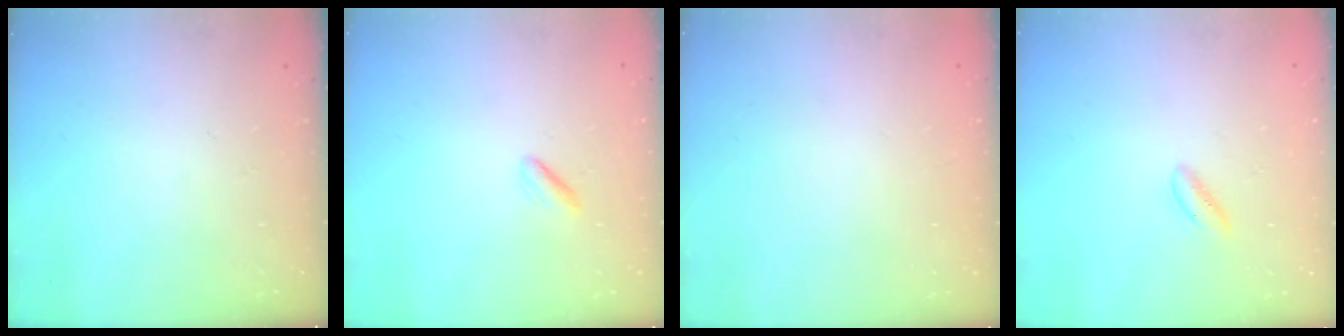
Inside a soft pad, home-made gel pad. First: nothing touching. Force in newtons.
{"total": 1.7, "press": 1.6, "slide": 0.6}
{"total": 2.0, "press": 2.0, "slide": 0.1}
{"total": 2.3, "press": 2.2, "slide": 0.9}